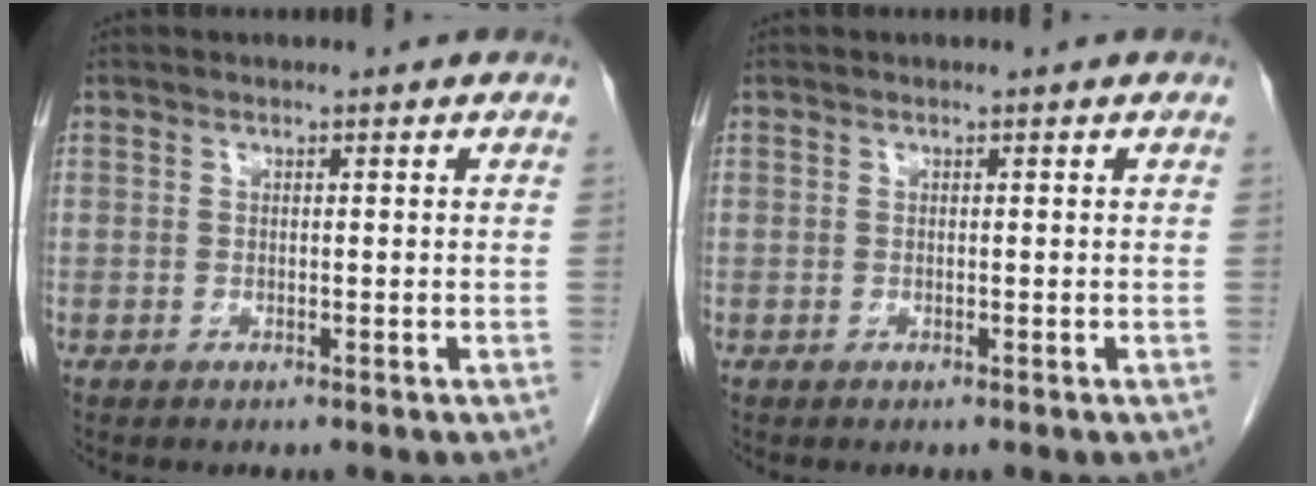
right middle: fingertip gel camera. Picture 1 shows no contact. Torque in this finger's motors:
{"motor_torque": [0.28, 0.18, -0.01, 0.00]}